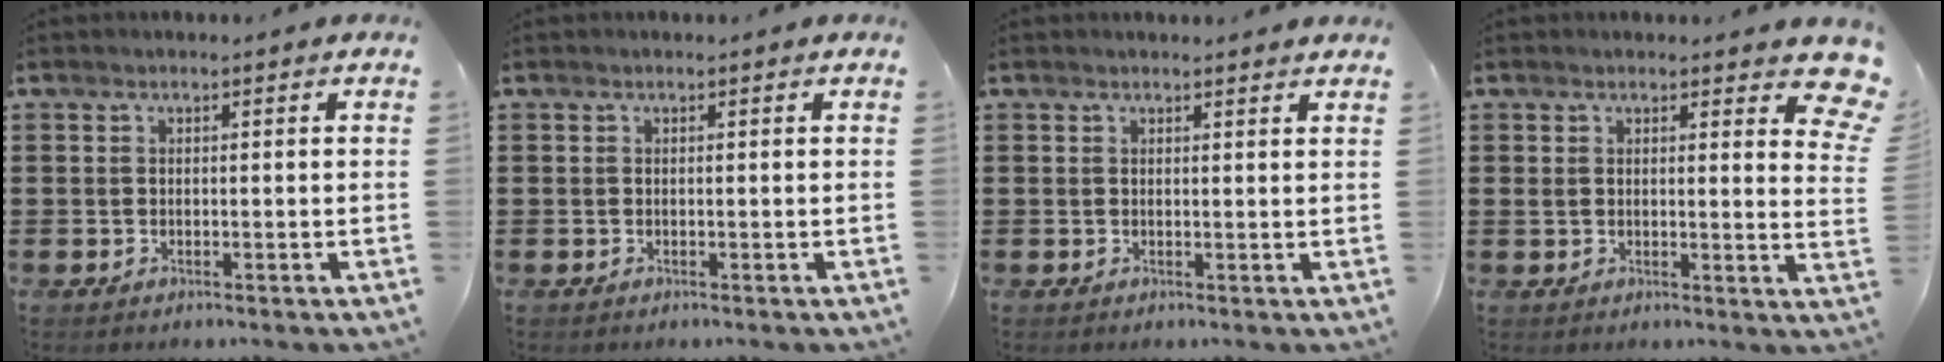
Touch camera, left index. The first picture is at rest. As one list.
[{"total": 0.0}, {"total": 1.0, "force": [1.0, 0.0, 0.3], "torque": [0.001, -0.005, 0.017]}, {"total": 4.0, "force": [2.9, 1.4, 2.4], "torque": [-0.036, -0.007, 0.048]}]